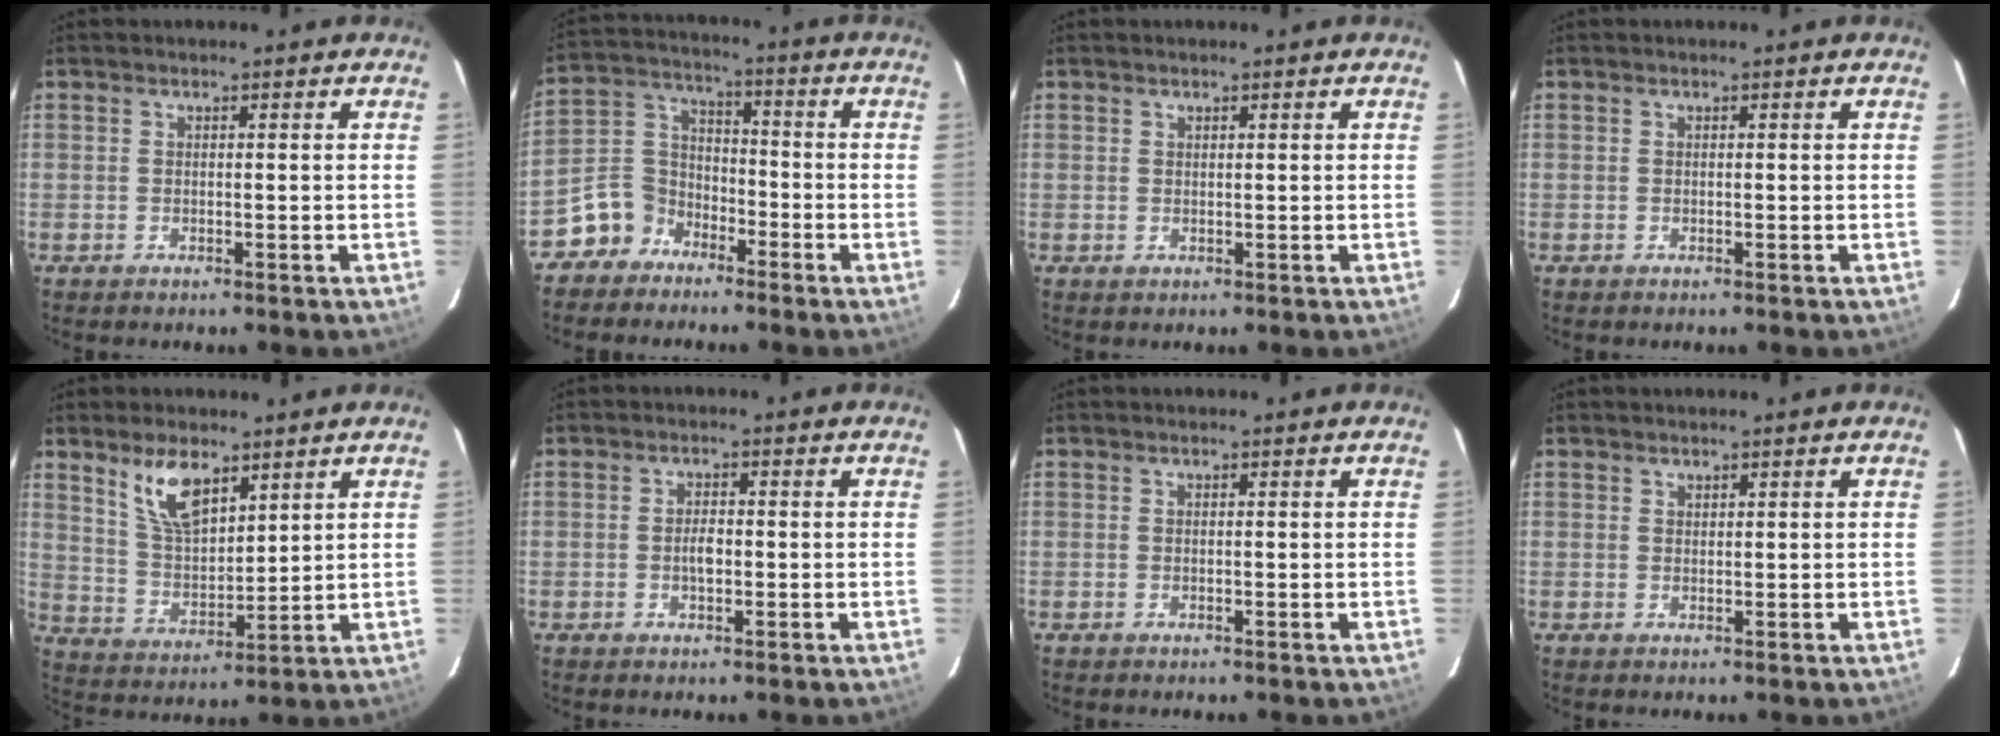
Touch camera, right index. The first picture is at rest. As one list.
[{"total": 8.1, "force": [-5.3, 5.9, 1.1], "torque": [-0.039, 0.042, -0.110]}, {"total": 0.7, "force": [0.4, 0.6, 0.0], "torque": [0.002, 0.003, 0.006]}, {"total": 0.0}, {"total": 9.5, "force": [6.0, 4.1, 6.2], "torque": [-0.116, 0.005, 0.125]}, {"total": 2.4, "force": [-0.4, 1.3, 2.0], "torque": [-0.038, 0.003, -0.008]}, {"total": 0.0}, {"total": 0.6, "force": [0.6, 0.3, 0.0], "torque": [0.000, 0.002, 0.011]}]